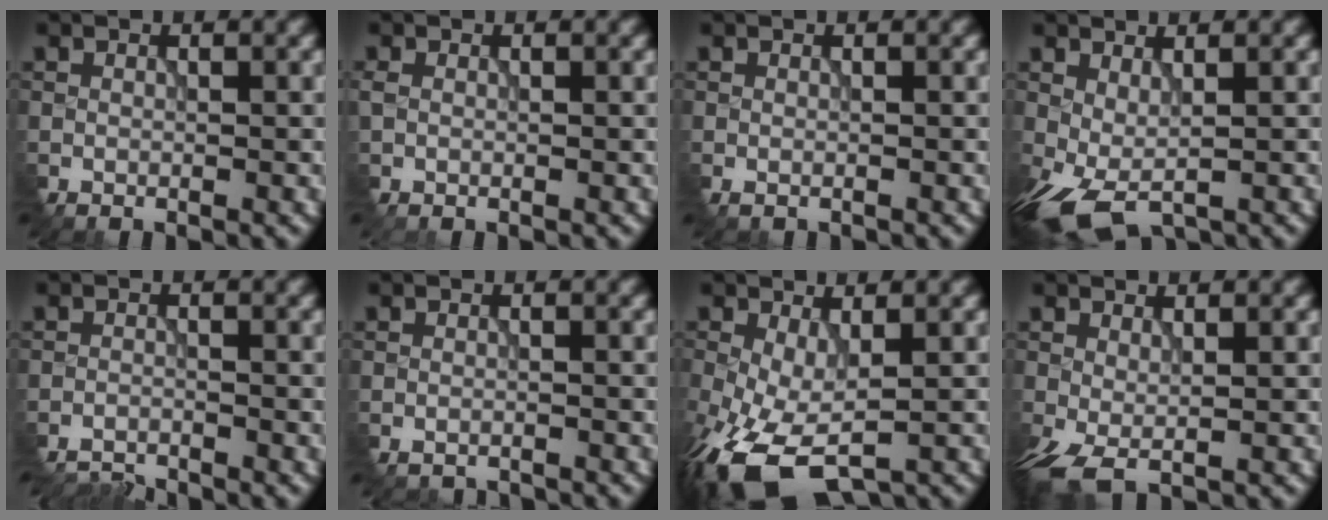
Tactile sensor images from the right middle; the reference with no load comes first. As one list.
[{"total": 1.0, "force": [0.1, 0.8, 0.7], "torque": [-0.022, 0.002, 0.001]}, {"total": 0.0}, {"total": 4.1, "force": [-1.4, 2.1, 3.3], "torque": [-0.086, -0.004, -0.022]}, {"total": 2.6, "force": [-2.6, -0.3, -0.1], "torque": [-0.006, -0.010, -0.051]}, {"total": 2.8, "force": [-2.8, 0.1, 0.4], "torque": [-0.017, -0.010, -0.038]}, {"total": 8.6, "force": [-3.5, 4.3, 6.6], "torque": [-0.171, -0.033, -0.048]}, {"total": 3.1, "force": [-0.8, 1.5, 2.7], "torque": [-0.071, -0.003, -0.016]}]